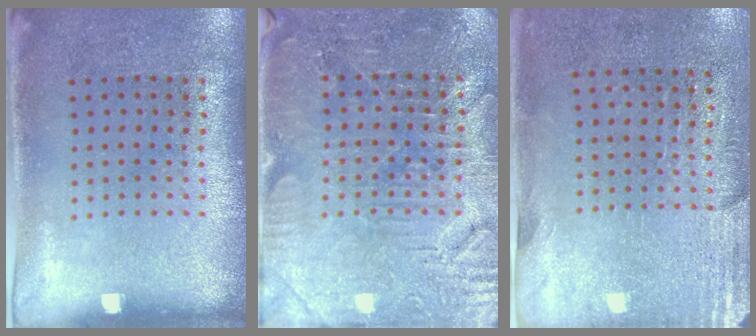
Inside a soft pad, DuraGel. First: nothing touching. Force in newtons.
{"total": 3.7, "press": 3.6, "slide": 0.6}
{"total": 2.7, "press": 2.4, "slide": 1.4}